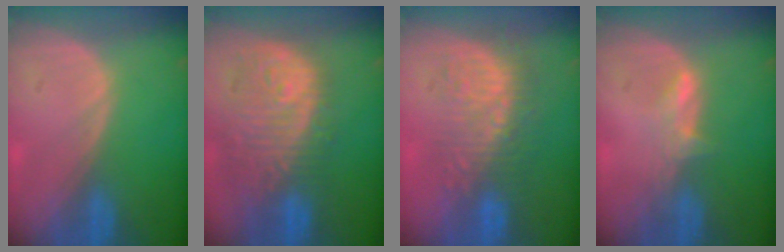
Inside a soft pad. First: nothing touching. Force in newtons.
{"total": 12.0, "press": 10.7, "slide": 5.5}
{"total": 9.1, "press": 8.6, "slide": 3.0}
{"total": 2.3, "press": 2.3, "slide": 0.4}